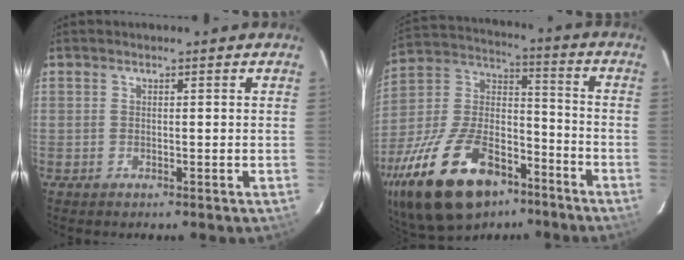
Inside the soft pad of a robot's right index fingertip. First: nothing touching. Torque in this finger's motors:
{"motor_torque": [1.16, -0.98, 0.64, 0.15]}